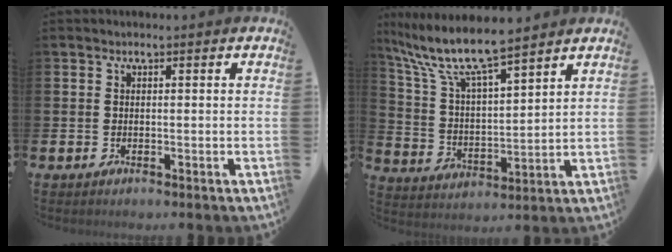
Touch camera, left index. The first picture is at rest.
{"total": 9.2, "force": [8.2, 1.3, 4.0], "torque": [-0.119, -0.043, 0.143]}